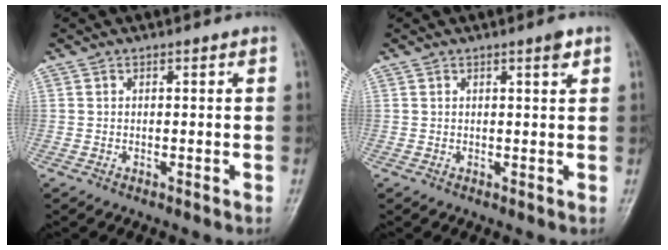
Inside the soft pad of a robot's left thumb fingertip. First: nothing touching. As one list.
[{"total": 1.8, "force": [1.1, 0.2, 1.4], "torque": [-0.022, -0.005, 0.015]}]